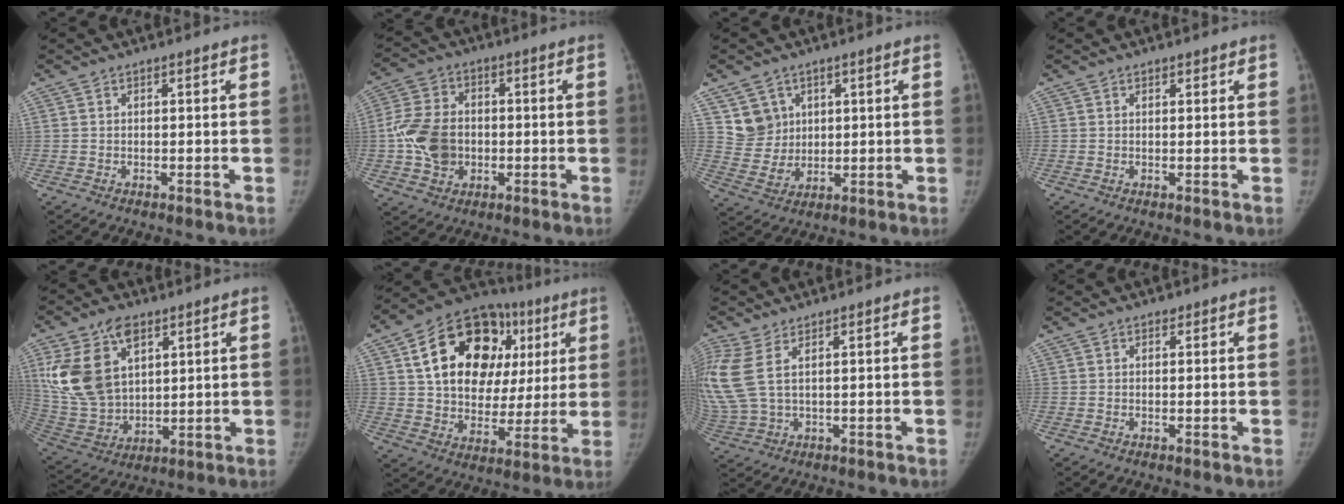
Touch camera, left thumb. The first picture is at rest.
{"total": 11.0, "force": [-1.2, 8.5, 6.9], "torque": [-0.118, 0.012, -0.026]}
{"total": 6.7, "force": [3.0, 5.9, 1.3], "torque": [0.005, -0.026, 0.068]}
{"total": 0.9, "force": [0.7, 0.4, 0.3], "torque": [0.000, -0.004, 0.009]}
{"total": 16.5, "force": [7.0, 10.3, 10.9], "torque": [-0.193, -0.020, 0.152]}
{"total": 24.9, "force": [8.3, 16.9, 16.3], "torque": [-0.203, 0.023, 0.131]}
{"total": 9.9, "force": [3.2, 4.4, 8.3], "torque": [-0.238, 0.000, 0.078]}
{"total": 0.5, "force": [0.4, 0.4, 0.1], "torque": [-0.001, -0.003, 0.004]}